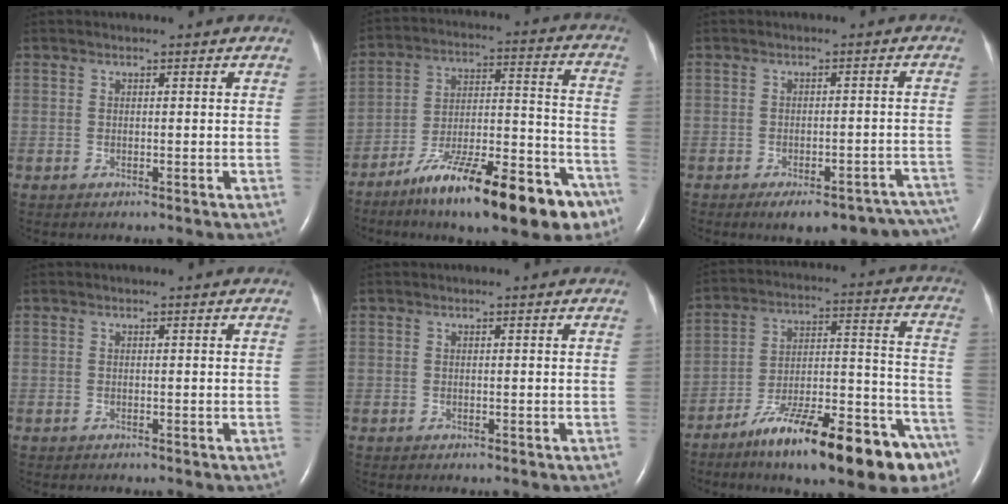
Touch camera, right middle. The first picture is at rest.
{"total": 21.8, "force": [-14.8, 5.0, 15.3], "torque": [-0.190, 0.024, -0.232]}
{"total": 14.2, "force": [-12.4, 4.3, 5.4], "torque": [-0.015, 0.032, -0.136]}
{"total": 0.0}
{"total": 0.0}
{"total": 22.7, "force": [-15.5, 5.1, 15.8], "torque": [-0.178, 0.035, -0.238]}